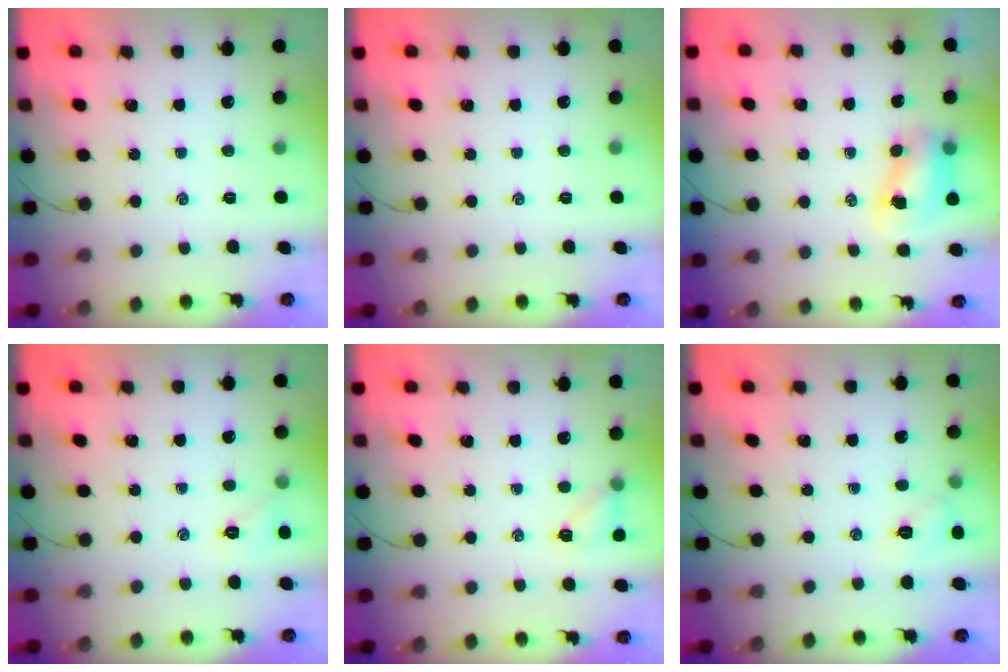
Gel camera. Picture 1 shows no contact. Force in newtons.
{"total": 0.0}
{"total": 7.8, "press": 7.8, "slide": 1.0}
{"total": 5.8, "press": 5.5, "slide": 1.6}
{"total": 6.0, "press": 5.8, "slide": 1.5}
{"total": 5.8, "press": 5.6, "slide": 1.3}